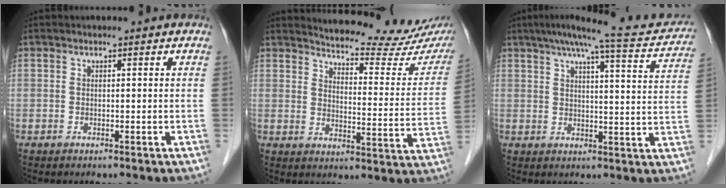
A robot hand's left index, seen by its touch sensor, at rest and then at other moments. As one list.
[{"total": 18.3, "force": [17.2, 2.0, 6.1], "torque": [-0.075, -0.078, 0.196]}, {"total": 15.9, "force": [14.0, 1.5, 7.5], "torque": [-0.111, 0.010, 0.167]}]